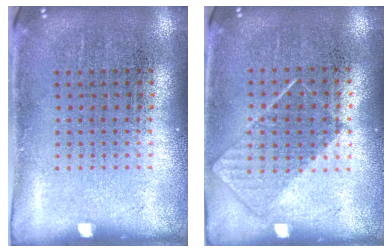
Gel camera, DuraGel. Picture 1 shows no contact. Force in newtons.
{"total": 0.8, "press": 0.7, "slide": 0.4}